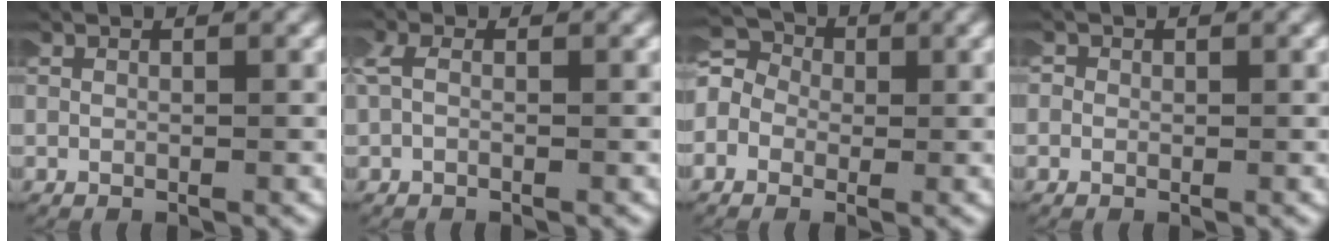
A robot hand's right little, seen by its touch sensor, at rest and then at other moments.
{"total": 1.1, "force": [0.5, 0.5, 0.8], "torque": [-0.020, 0.003, 0.007]}
{"total": 6.9, "force": [1.4, 5.8, 3.3], "torque": [-0.073, 0.013, 0.003]}
{"total": 1.1, "force": [0.0, 1.1, 0.2], "torque": [-0.006, 0.002, -0.006]}